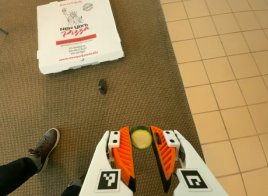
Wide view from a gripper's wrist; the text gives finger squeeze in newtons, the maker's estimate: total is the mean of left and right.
{"total": 7.8, "left": 7.4, "right": 8.2}